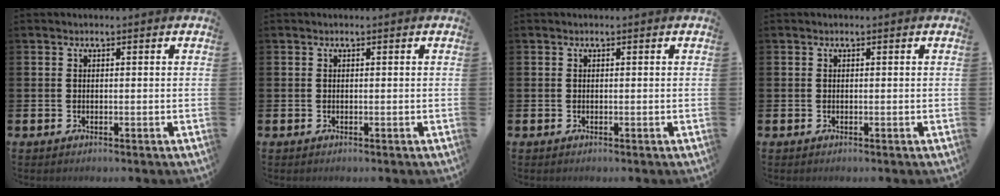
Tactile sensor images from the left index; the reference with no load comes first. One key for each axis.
{"total": 0.0}
{"total": 0.0}
{"total": 0.0}